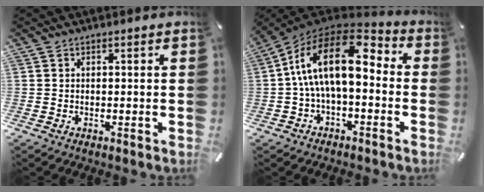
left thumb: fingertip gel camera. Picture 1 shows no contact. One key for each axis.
{"total": 17.7, "fx": 2.7, "fy": 8.9, "fz": 15.0, "tx": -0.299, "ty": -0.003, "tz": 0.045}